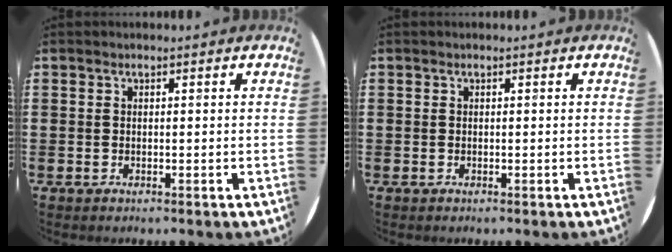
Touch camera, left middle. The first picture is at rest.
{"total": 0.0}